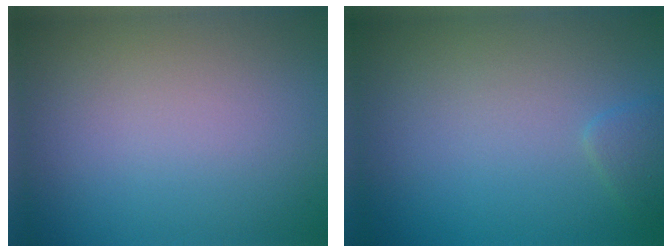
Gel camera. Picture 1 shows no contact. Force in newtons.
{"total": 1.0, "press": 1.0, "slide": 0.0}